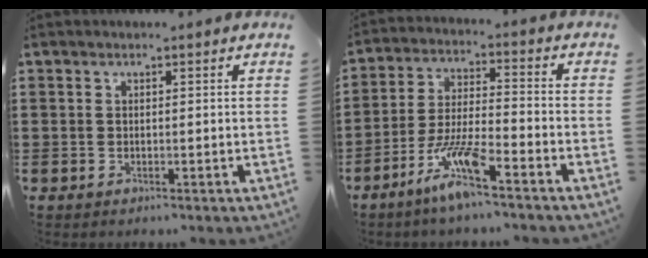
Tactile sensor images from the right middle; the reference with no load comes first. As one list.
[{"total": 8.7, "force": [-5.8, 1.1, 6.4], "torque": [-0.135, -0.007, -0.110]}]